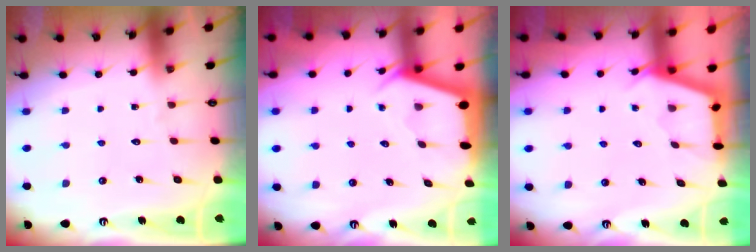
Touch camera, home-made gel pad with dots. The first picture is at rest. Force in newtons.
{"total": 2.2, "press": 2.2, "slide": 0.3}
{"total": 2.9, "press": 2.9, "slide": 0.3}